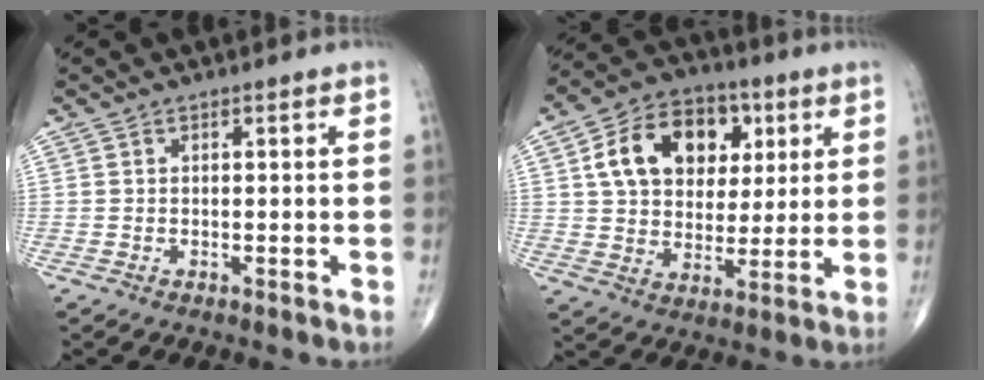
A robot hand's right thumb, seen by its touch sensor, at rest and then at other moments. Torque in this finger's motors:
{"motor_torque": [-0.57, 1.14, 0.24, -0.03, 0.23]}